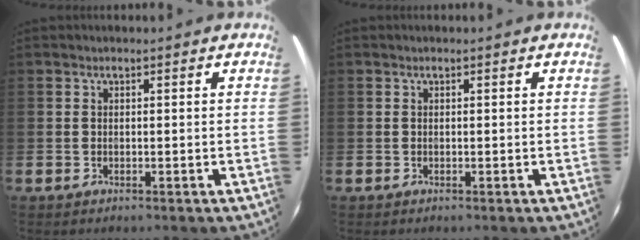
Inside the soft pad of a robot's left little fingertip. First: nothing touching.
{"total": 0.0}